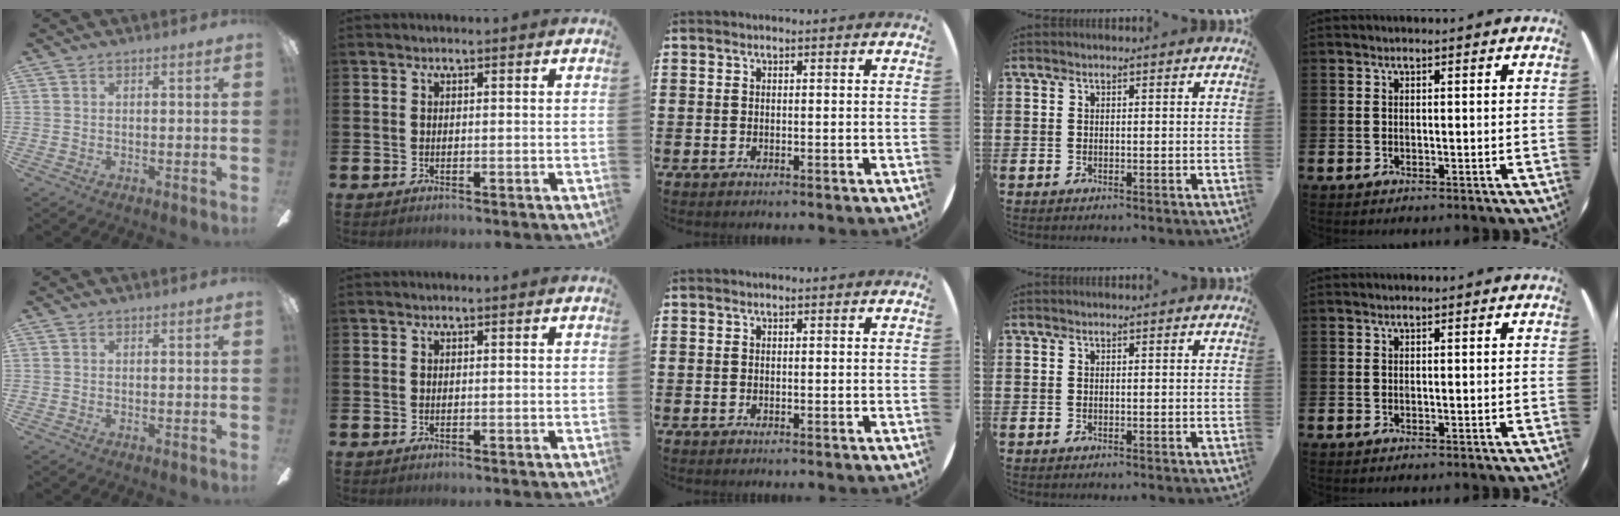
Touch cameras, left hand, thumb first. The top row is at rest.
{}